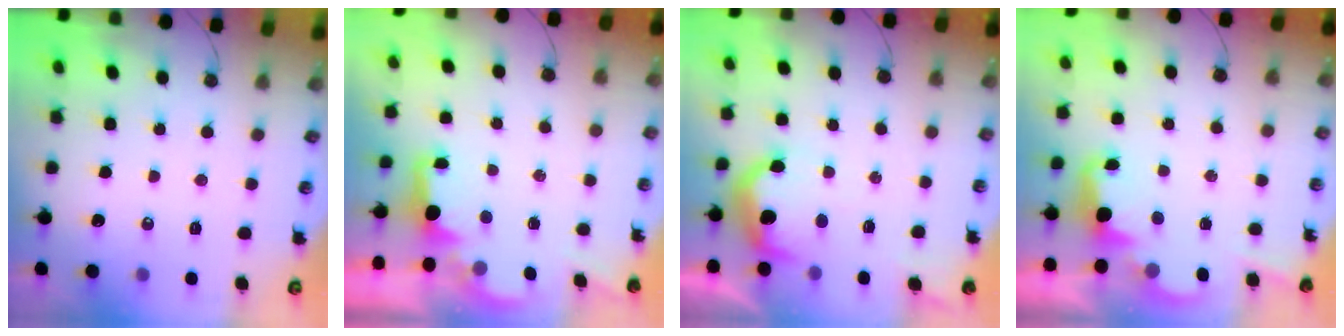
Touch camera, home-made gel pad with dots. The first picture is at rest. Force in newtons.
{"total": 1.9, "press": 1.7, "slide": 0.8}
{"total": 12.6, "press": 12.5, "slide": 0.9}
{"total": 2.4, "press": 2.3, "slide": 0.6}